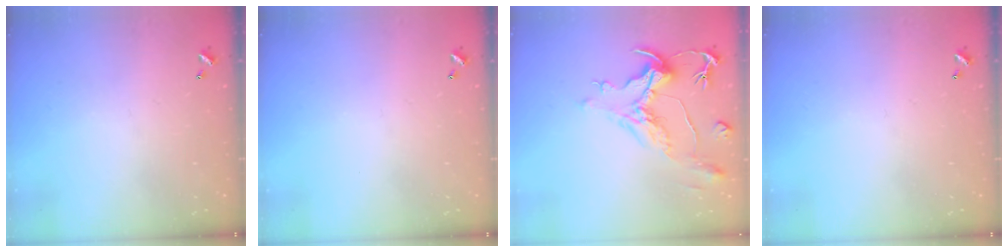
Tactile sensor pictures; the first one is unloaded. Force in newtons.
{"total": 0.0}
{"total": 1.8, "press": 0.8, "slide": 1.5}
{"total": 0.0}